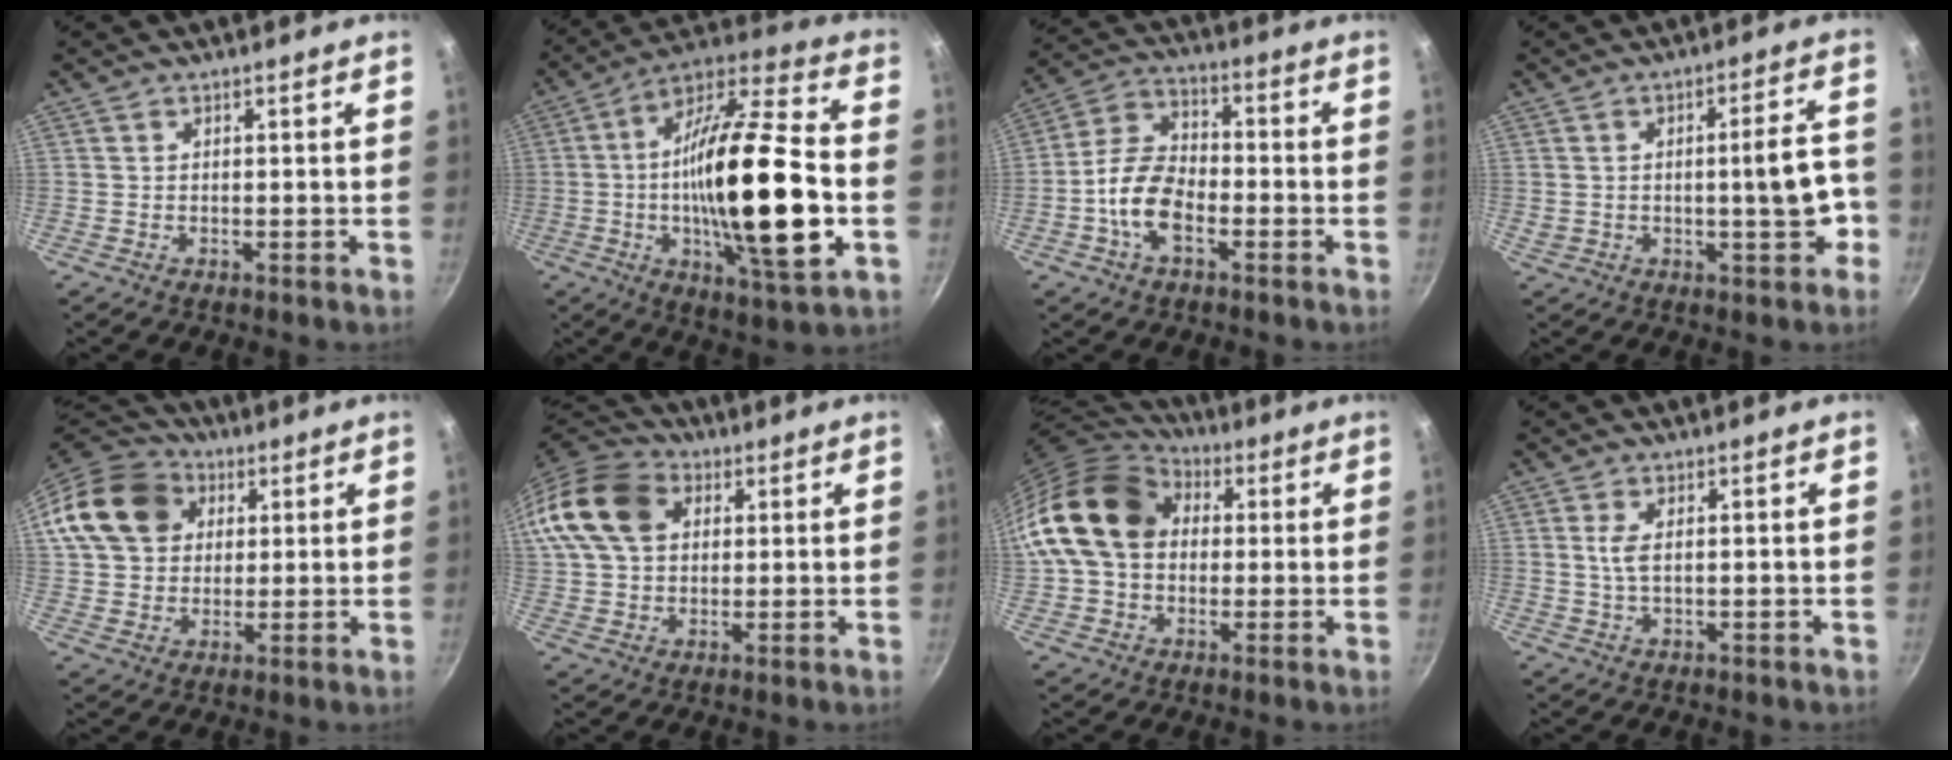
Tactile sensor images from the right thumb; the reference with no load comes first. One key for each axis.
{"total": 27.0, "fx": -3.6, "fy": 7.4, "fz": 25.7, "tx": -0.443, "ty": 0.017, "tz": -0.066}
{"total": 10.9, "fx": -3.6, "fy": 6.2, "fz": 8.2, "tx": -0.146, "ty": 0.040, "tz": -0.080}
{"total": 8.6, "fx": -2.0, "fy": 2.9, "fz": 7.9, "tx": -0.081, "ty": 0.032, "tz": -0.019}
{"total": 17.2, "fx": 5.2, "fy": 13.7, "fz": 9.0, "tx": -0.154, "ty": 0.022, "tz": 0.085}
{"total": 18.0, "fx": 5.2, "fy": 13.3, "fz": 10.9, "tx": -0.220, "ty": 0.023, "tz": 0.083}
{"total": 18.4, "fx": 3.2, "fy": 13.9, "fz": 11.5, "tx": -0.191, "ty": 0.032, "tz": 0.045}
{"total": 2.9, "fx": 0.5, "fy": 1.2, "fz": 2.6, "tx": -0.055, "ty": 0.000, "tz": 0.011}